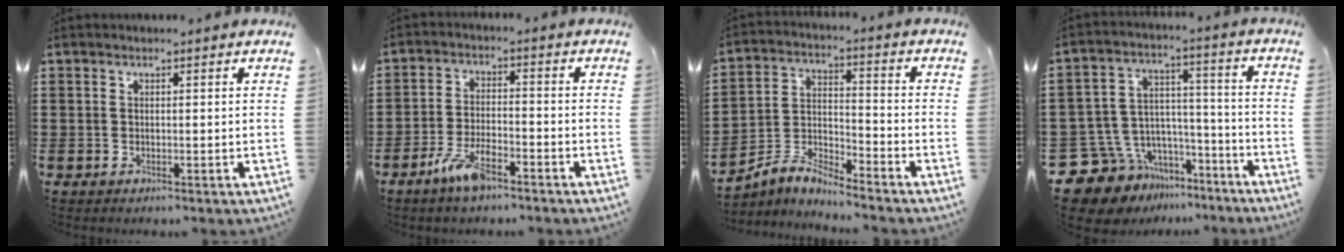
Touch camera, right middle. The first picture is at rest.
{"total": 6.0, "force": [-4.1, 1.8, 4.0], "torque": [-0.089, 0.002, -0.079]}
{"total": 5.1, "force": [-4.8, 0.8, 1.5], "torque": [-0.050, -0.009, -0.102]}
{"total": 9.9, "force": [-7.9, 5.8, 1.0], "torque": [-0.054, 0.004, -0.149]}